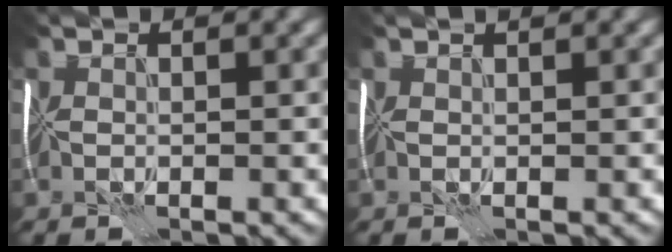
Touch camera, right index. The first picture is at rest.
{"total": 0.5, "force": [0.4, 0.0, 0.4], "torque": [-0.004, -0.003, 0.002]}